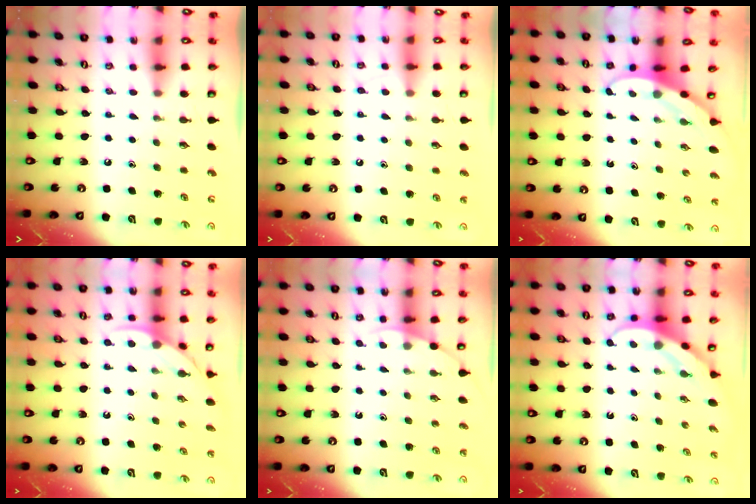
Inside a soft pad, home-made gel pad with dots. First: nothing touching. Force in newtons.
{"total": 5.6, "press": 5.6, "slide": 0.5}
{"total": 3.3, "press": 3.3, "slide": 0.1}
{"total": 5.4, "press": 5.4, "slide": 0.2}
{"total": 2.5, "press": 2.5, "slide": 0.1}
{"total": 4.0, "press": 3.9, "slide": 0.4}